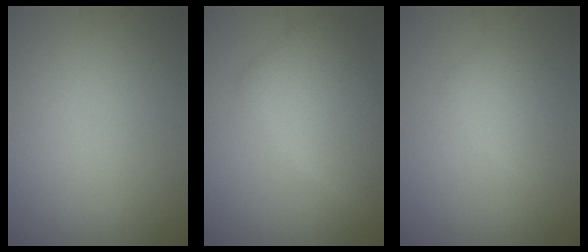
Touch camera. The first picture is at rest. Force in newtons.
{"total": 6.1, "press": 6.1, "slide": 0.1}
{"total": 2.3, "press": 2.3, "slide": 0.0}